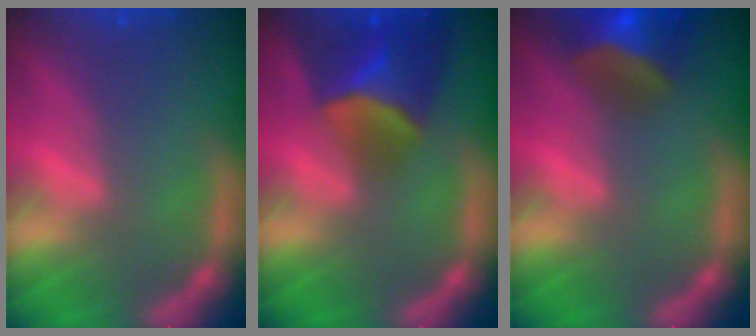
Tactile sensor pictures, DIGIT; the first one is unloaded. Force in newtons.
{"total": 6.5}
{"total": 6.5}